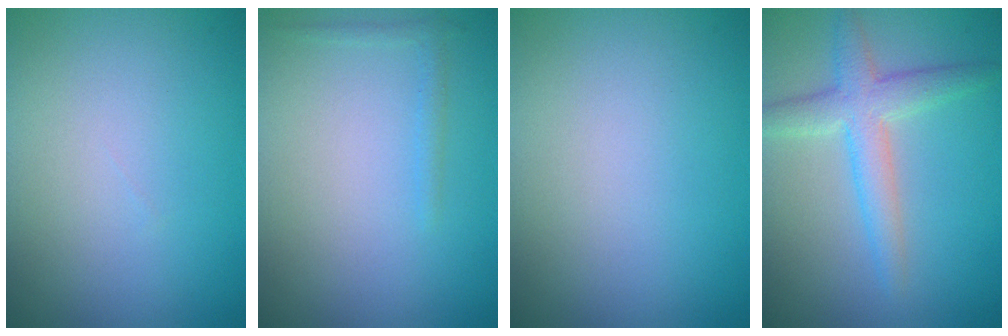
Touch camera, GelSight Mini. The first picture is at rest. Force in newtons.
{"total": 0.8, "press": 0.8, "slide": 0.1}
{"total": 0.0}
{"total": 3.9, "press": 3.9, "slide": 0.2}